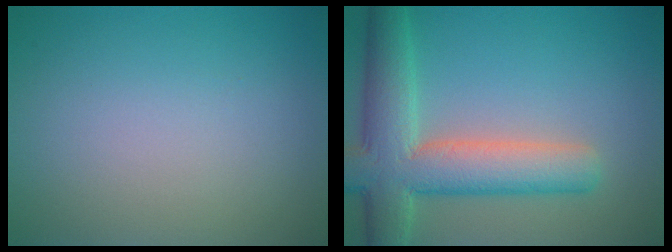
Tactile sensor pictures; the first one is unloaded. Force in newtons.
{"total": 8.4, "press": 8.4, "slide": 0.5}